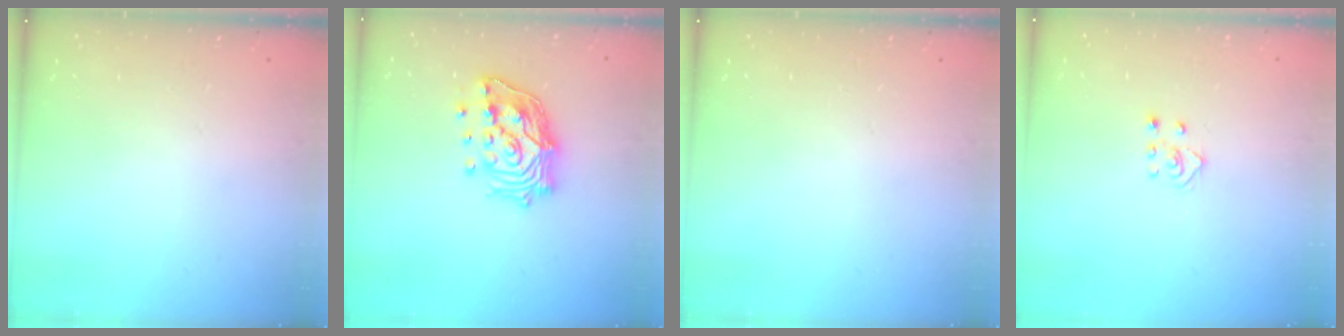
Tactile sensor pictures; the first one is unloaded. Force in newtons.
{"total": 16.9, "press": 16.7, "slide": 2.7}
{"total": 0.0}
{"total": 3.1, "press": 3.1, "slide": 0.4}